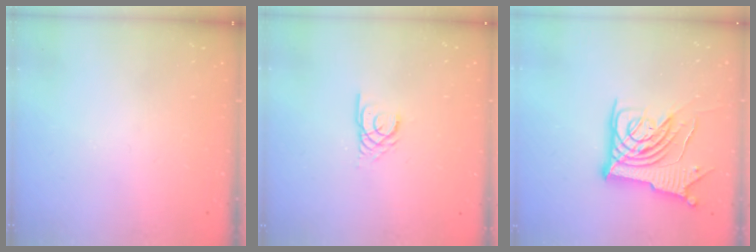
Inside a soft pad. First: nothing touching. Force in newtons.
{"total": 2.3, "press": 2.3, "slide": 0.1}
{"total": 14.0, "press": 13.9, "slide": 1.5}